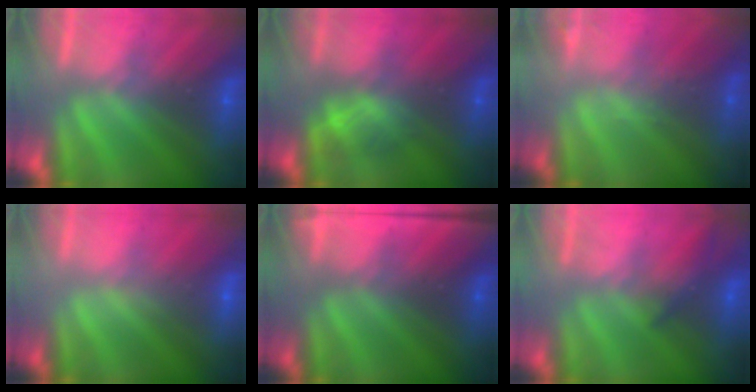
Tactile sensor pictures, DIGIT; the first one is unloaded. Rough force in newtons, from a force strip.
{"total": 2.3}
{"total": 1.9}
{"total": 2.2}
{"total": 4.6}
{"total": 1.9}